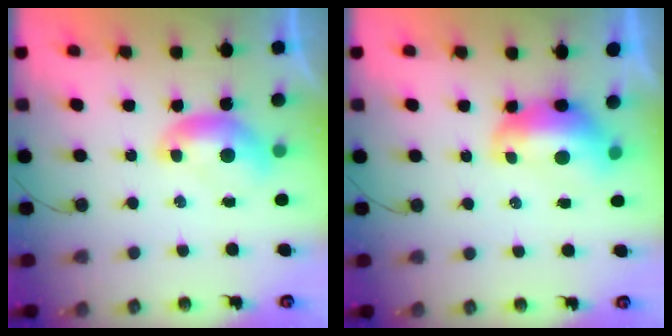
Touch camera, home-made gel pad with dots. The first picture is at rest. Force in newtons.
{"total": 2.7, "press": 2.5, "slide": 1.1}